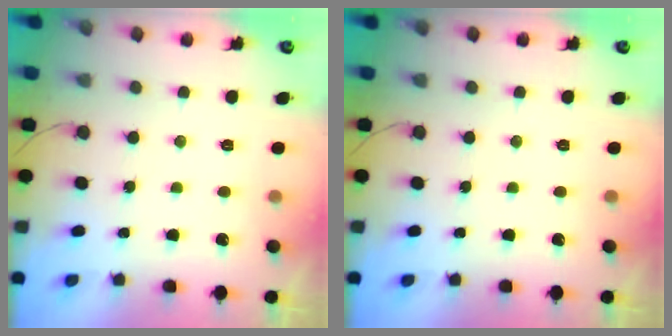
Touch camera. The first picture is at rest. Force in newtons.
{"total": 0.0}